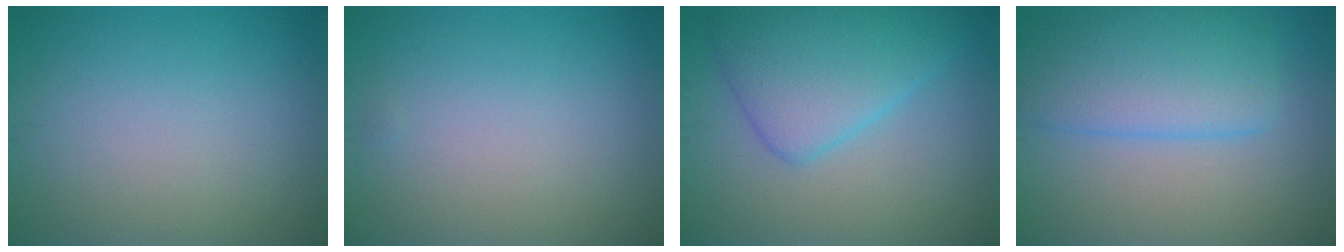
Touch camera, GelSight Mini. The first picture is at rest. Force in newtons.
{"total": 0.0}
{"total": 5.9, "press": 5.9, "slide": 0.2}
{"total": 6.0, "press": 6.0, "slide": 0.3}